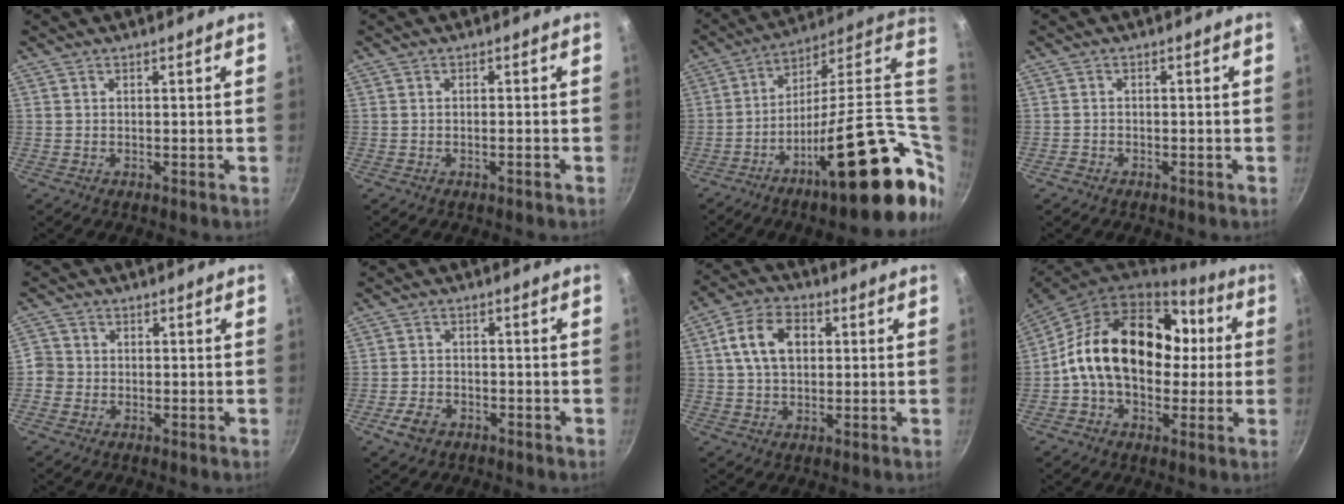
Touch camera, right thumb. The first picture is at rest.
{"total": 1.0, "force": [-0.6, 0.1, 0.8], "torque": [-0.021, 0.005, -0.011]}
{"total": 29.2, "force": [-4.8, 9.1, 27.3], "torque": [-0.349, 0.002, -0.078]}
{"total": 1.1, "force": [-0.9, 0.6, 0.2], "torque": [-0.015, 0.013, -0.019]}
{"total": 3.6, "force": [-1.0, 3.4, 0.8], "torque": [0.006, 0.012, -0.025]}
{"total": 4.3, "force": [-2.4, 2.8, 2.3], "torque": [-0.043, 0.019, -0.044]}
{"total": 10.1, "force": [2.1, 6.9, 7.1], "torque": [-0.110, 0.015, 0.027]}
{"total": 22.5, "force": [1.7, 15.9, 15.7], "torque": [-0.232, 0.044, 0.020]}